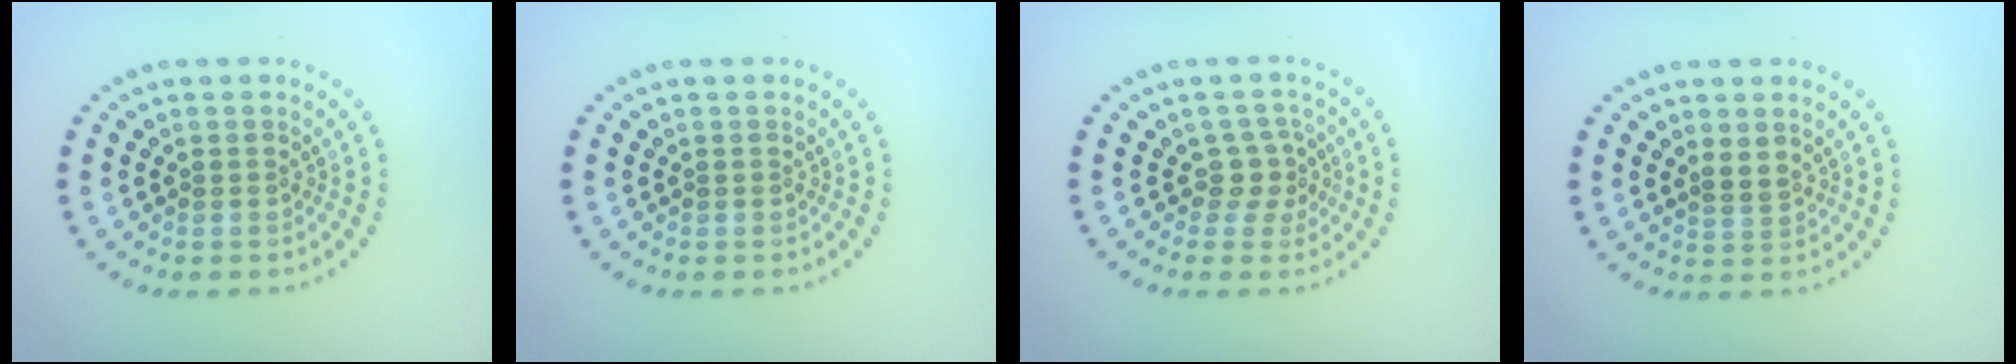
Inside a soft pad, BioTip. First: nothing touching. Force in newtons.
{"total": 0.0}
{"total": 2.2, "press": 1.7, "slide": 1.4}
{"total": 1.4, "press": 1.2, "slide": 0.8}